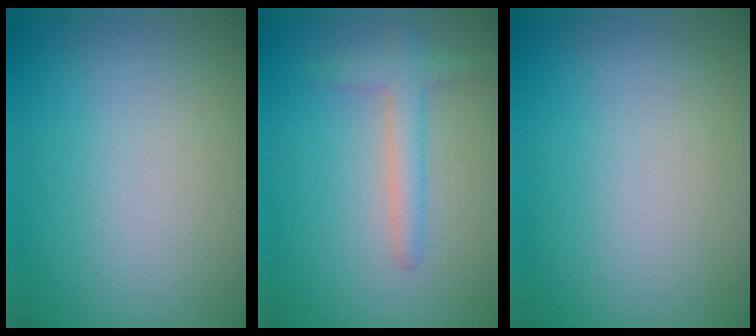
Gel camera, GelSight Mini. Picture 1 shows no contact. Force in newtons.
{"total": 2.3, "press": 2.3, "slide": 0.2}
{"total": 0.0}